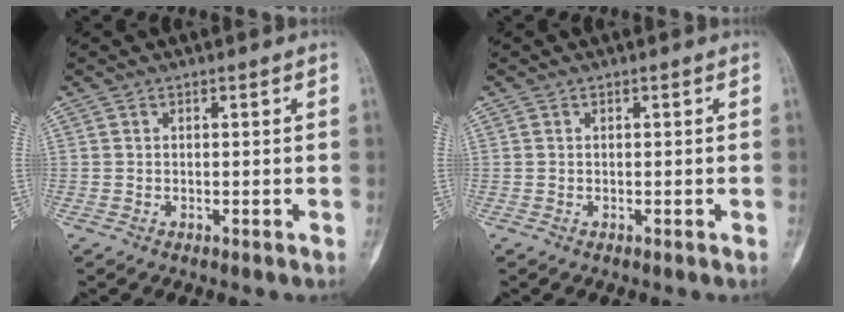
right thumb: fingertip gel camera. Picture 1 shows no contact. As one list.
[{"total": 0.0}]